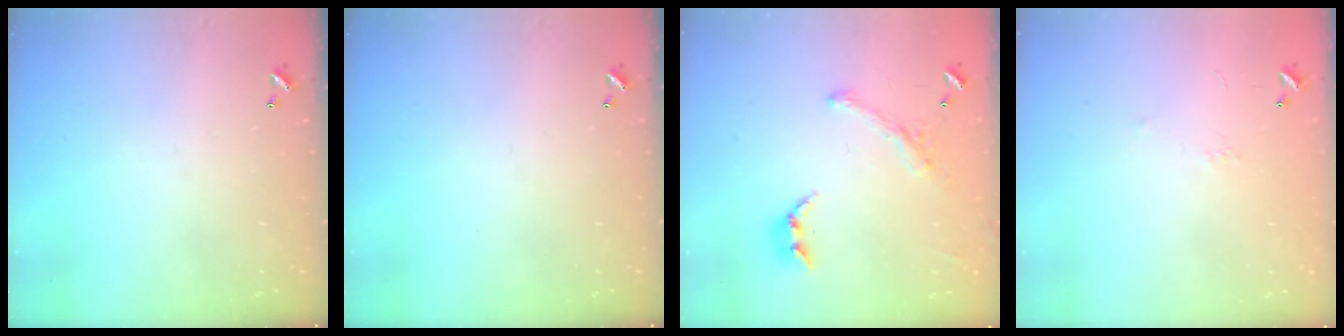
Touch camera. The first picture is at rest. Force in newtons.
{"total": 0.0}
{"total": 2.4, "press": 2.0, "slide": 1.3}
{"total": 6.6, "press": 6.6, "slide": 0.7}